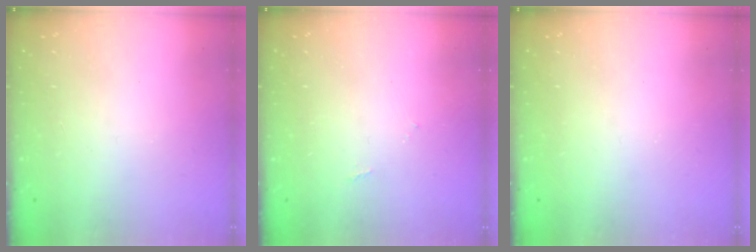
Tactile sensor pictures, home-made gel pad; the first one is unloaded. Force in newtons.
{"total": 4.0, "press": 4.0, "slide": 0.6}
{"total": 0.0}